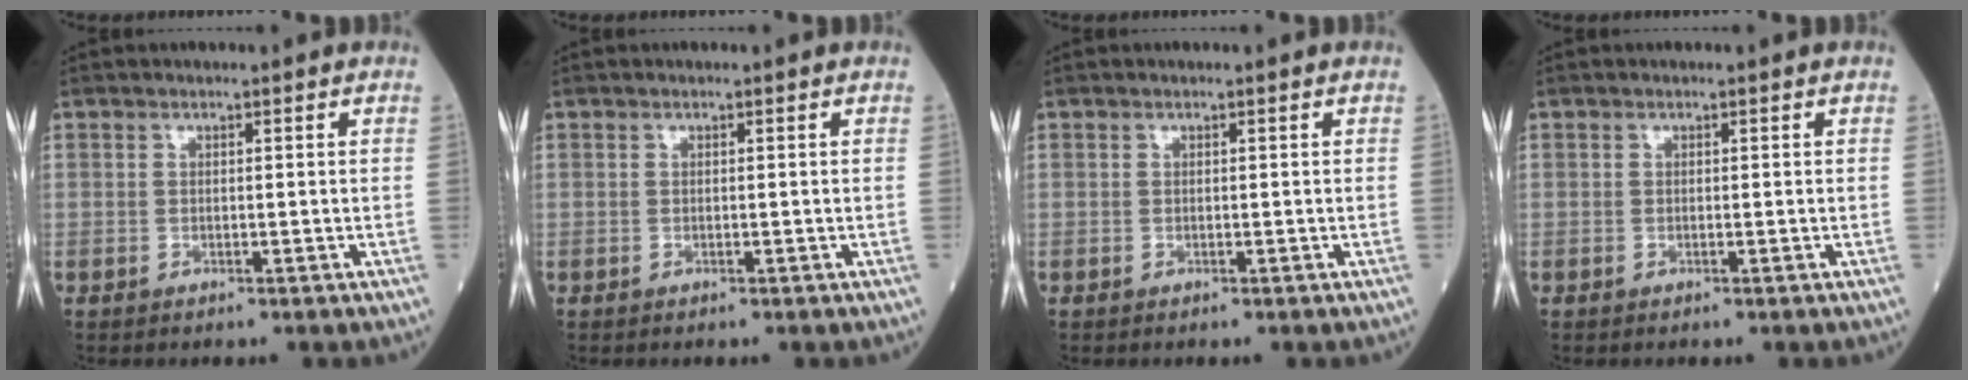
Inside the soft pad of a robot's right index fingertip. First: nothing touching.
{"total": 0.0}
{"total": 0.0}
{"total": 0.0}